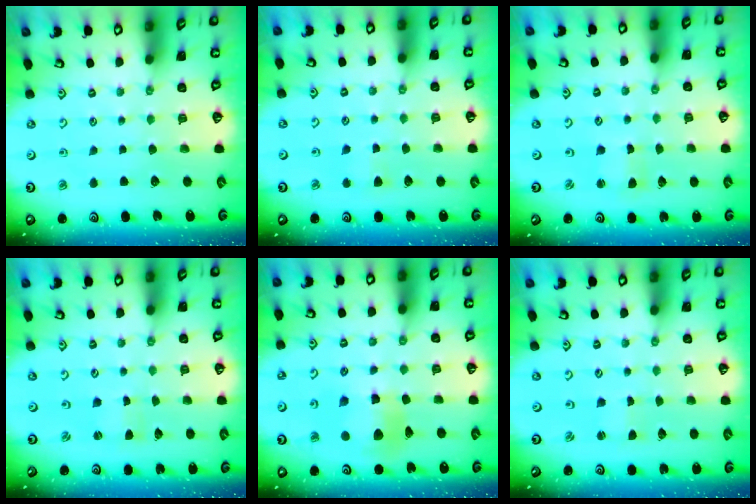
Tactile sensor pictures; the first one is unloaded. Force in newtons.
{"total": 3.6, "press": 3.5, "slide": 0.5}
{"total": 1.4, "press": 1.4, "slide": 0.2}
{"total": 0.8, "press": 0.8, "slide": 0.0}
{"total": 10.3, "press": 10.2, "slide": 1.2}
{"total": 0.0}